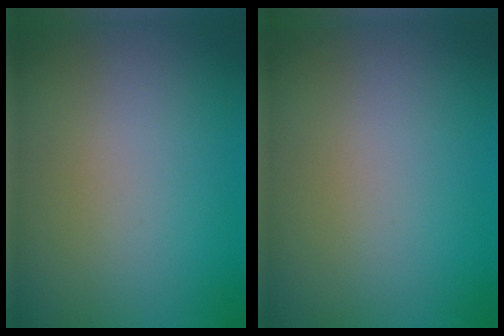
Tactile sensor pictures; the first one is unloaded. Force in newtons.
{"total": 0.0}